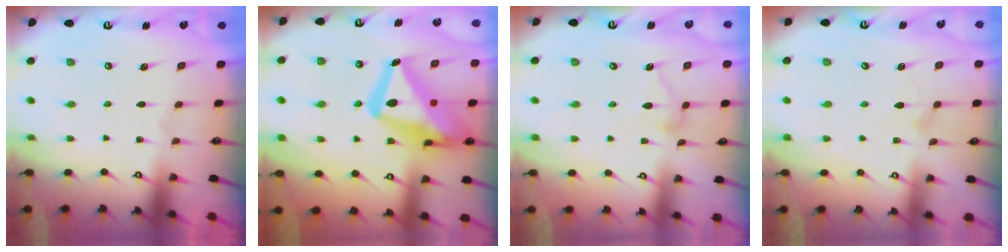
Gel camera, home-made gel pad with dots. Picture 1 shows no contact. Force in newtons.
{"total": 22.0, "press": 21.9, "slide": 1.9}
{"total": 8.8, "press": 8.8, "slide": 0.5}
{"total": 8.2, "press": 8.2, "slide": 0.3}